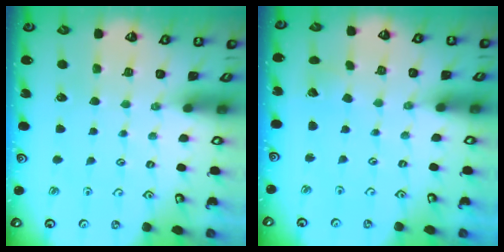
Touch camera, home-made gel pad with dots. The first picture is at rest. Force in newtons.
{"total": 2.8, "press": 2.8, "slide": 0.3}